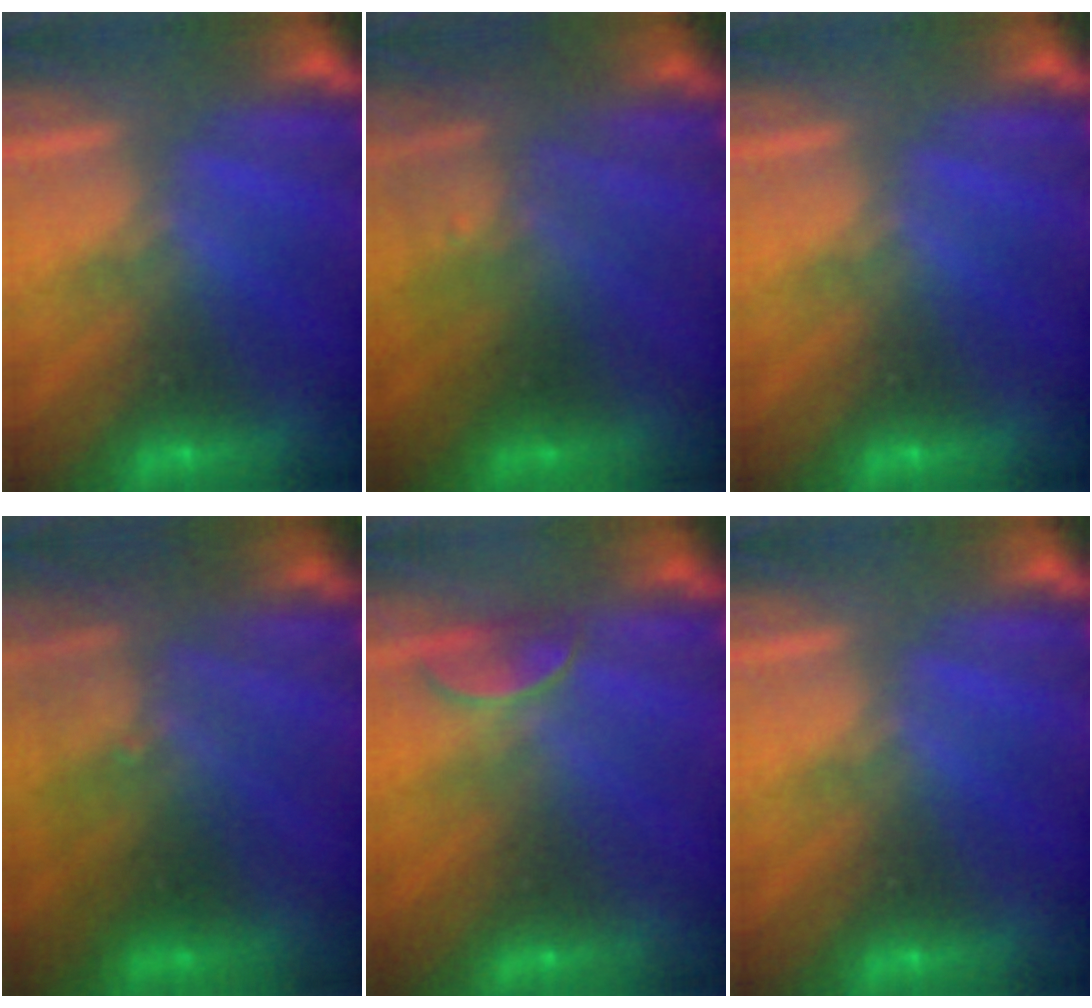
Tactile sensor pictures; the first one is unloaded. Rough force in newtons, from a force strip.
{"total": 2.7}
{"total": 0.0}
{"total": 3.0}
{"total": 2.4}
{"total": 0.0}